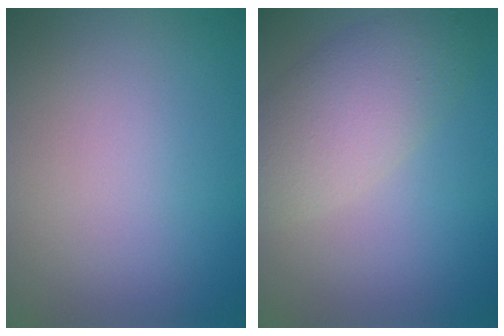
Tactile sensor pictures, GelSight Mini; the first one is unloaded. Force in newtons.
{"total": 4.9, "press": 4.9, "slide": 0.2}